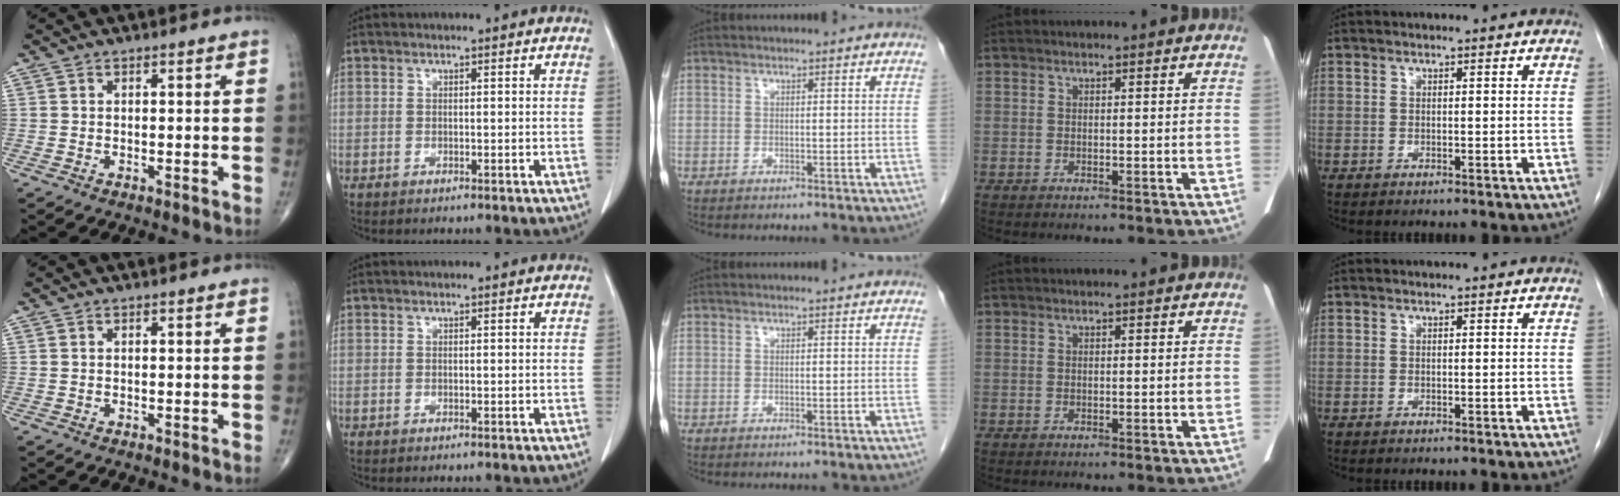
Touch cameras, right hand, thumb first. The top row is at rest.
{}